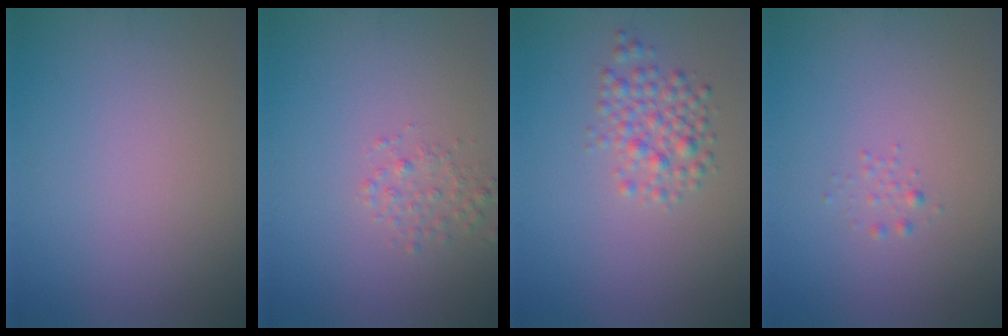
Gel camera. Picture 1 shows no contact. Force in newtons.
{"total": 1.5, "press": 1.5, "slide": 0.1}
{"total": 2.7, "press": 2.7, "slide": 0.1}
{"total": 0.7, "press": 0.7, "slide": 0.0}